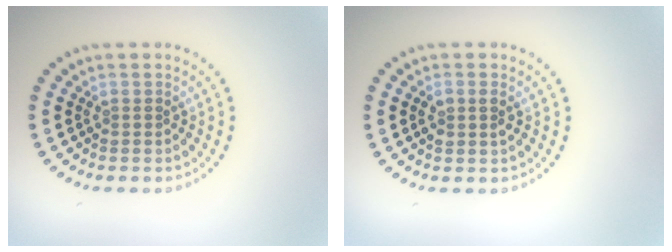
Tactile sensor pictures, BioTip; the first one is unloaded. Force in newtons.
{"total": 1.4, "press": 1.4, "slide": 0.5}